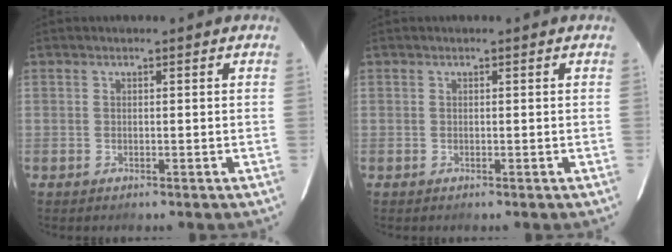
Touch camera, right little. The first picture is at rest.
{"total": 0.0}